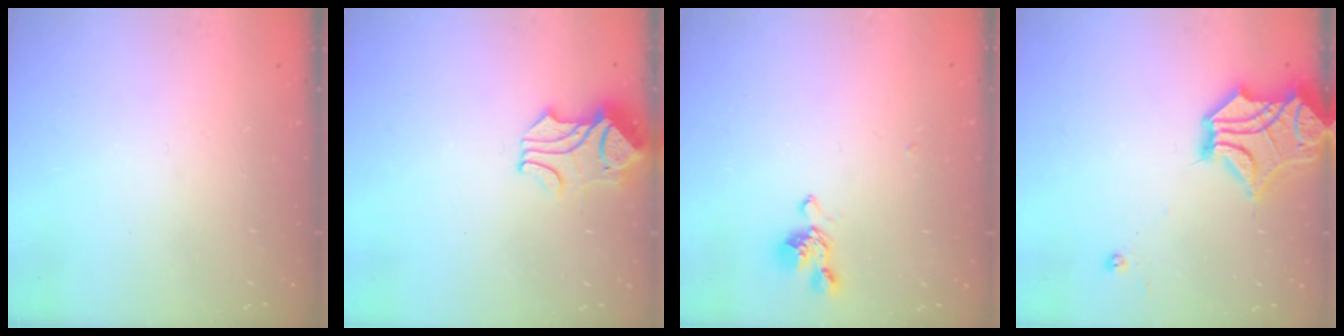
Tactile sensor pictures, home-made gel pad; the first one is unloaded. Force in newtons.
{"total": 1.8, "press": 1.4, "slide": 1.1}
{"total": 2.0, "press": 1.8, "slide": 0.8}
{"total": 9.7, "press": 9.5, "slide": 2.4}